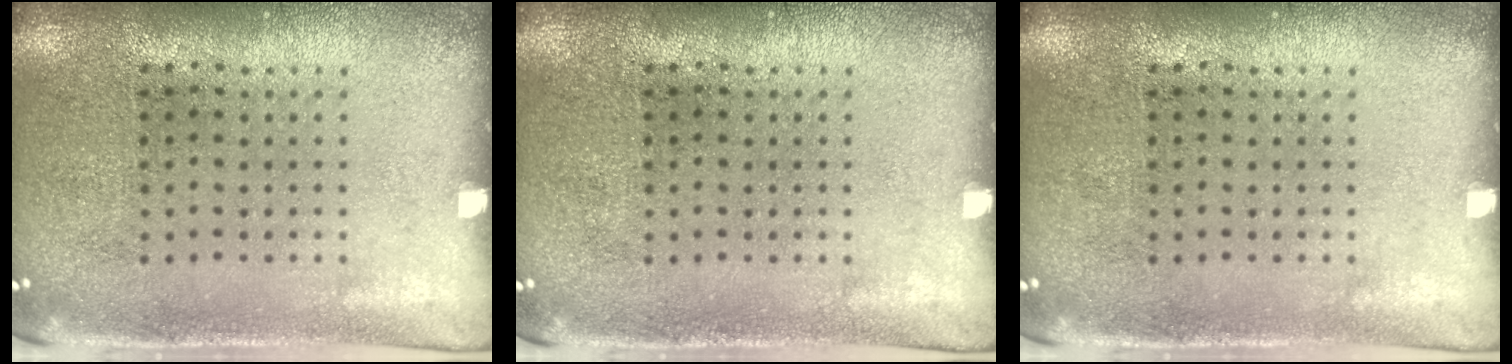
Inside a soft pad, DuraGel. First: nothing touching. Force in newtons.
{"total": 0.0}
{"total": 0.0}